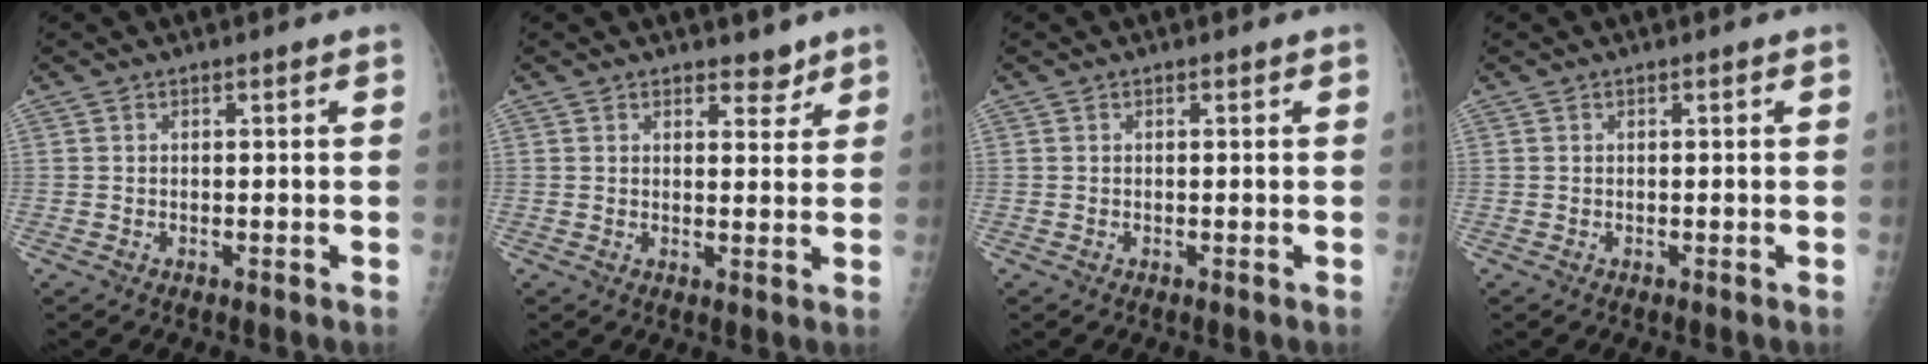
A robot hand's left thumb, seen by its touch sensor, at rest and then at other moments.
{"total": 3.1, "force": [2.5, 1.6, 0.9], "torque": [0.007, -0.017, 0.035]}
{"total": 0.0}
{"total": 0.0}